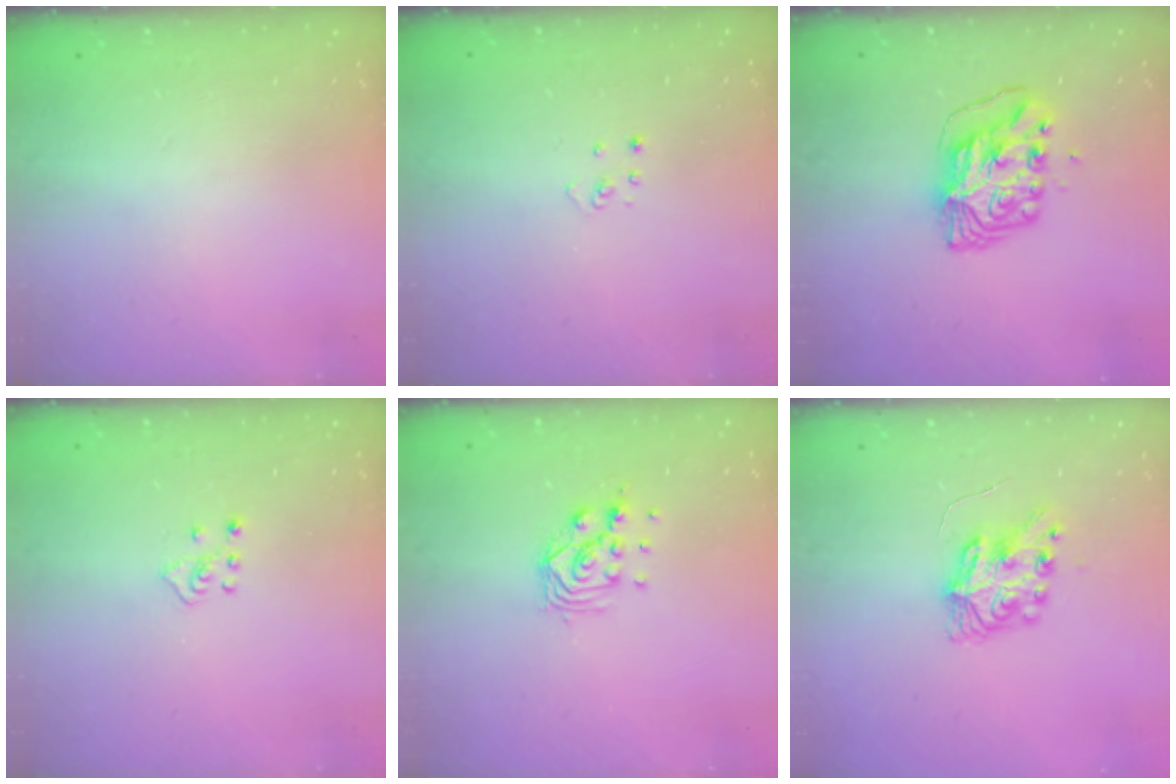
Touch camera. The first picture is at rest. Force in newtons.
{"total": 2.2, "press": 2.2, "slide": 0.2}
{"total": 8.6, "press": 8.5, "slide": 1.1}
{"total": 2.3, "press": 2.3, "slide": 0.5}
{"total": 7.8, "press": 7.8, "slide": 0.6}
{"total": 8.3, "press": 8.3, "slide": 0.4}